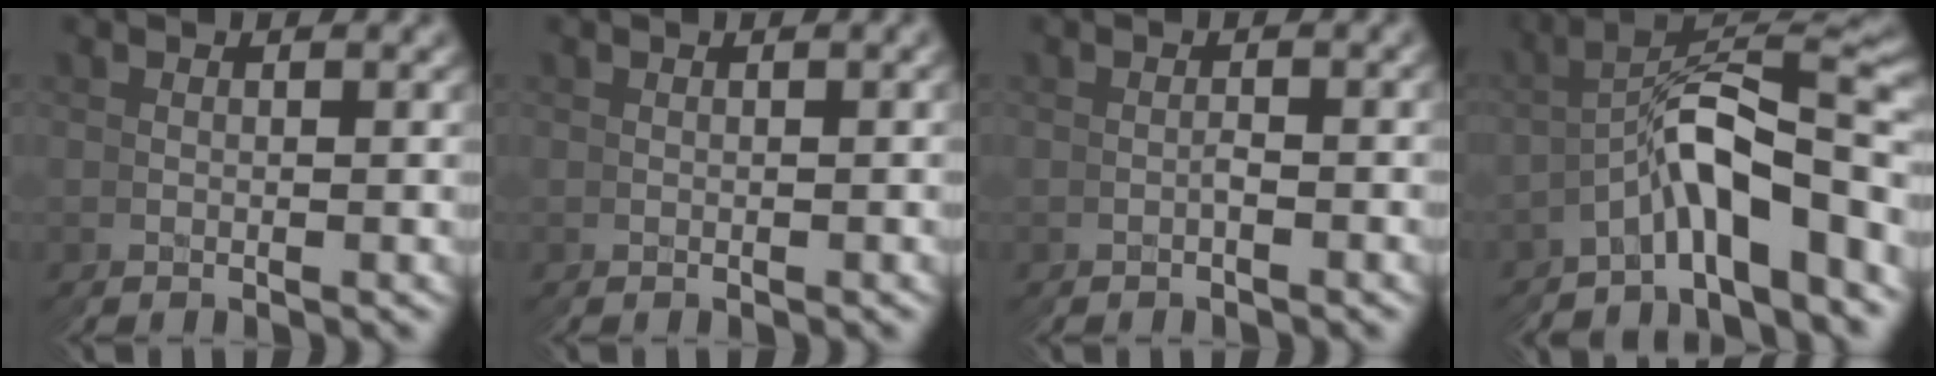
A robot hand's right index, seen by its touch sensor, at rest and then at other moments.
{"total": 0.0}
{"total": 0.7, "force": [-0.6, 0.2, 0.1], "torque": [-0.002, -0.002, -0.011]}
{"total": 8.1, "force": [-1.9, 4.2, 6.7], "torque": [-0.103, -0.001, -0.019]}